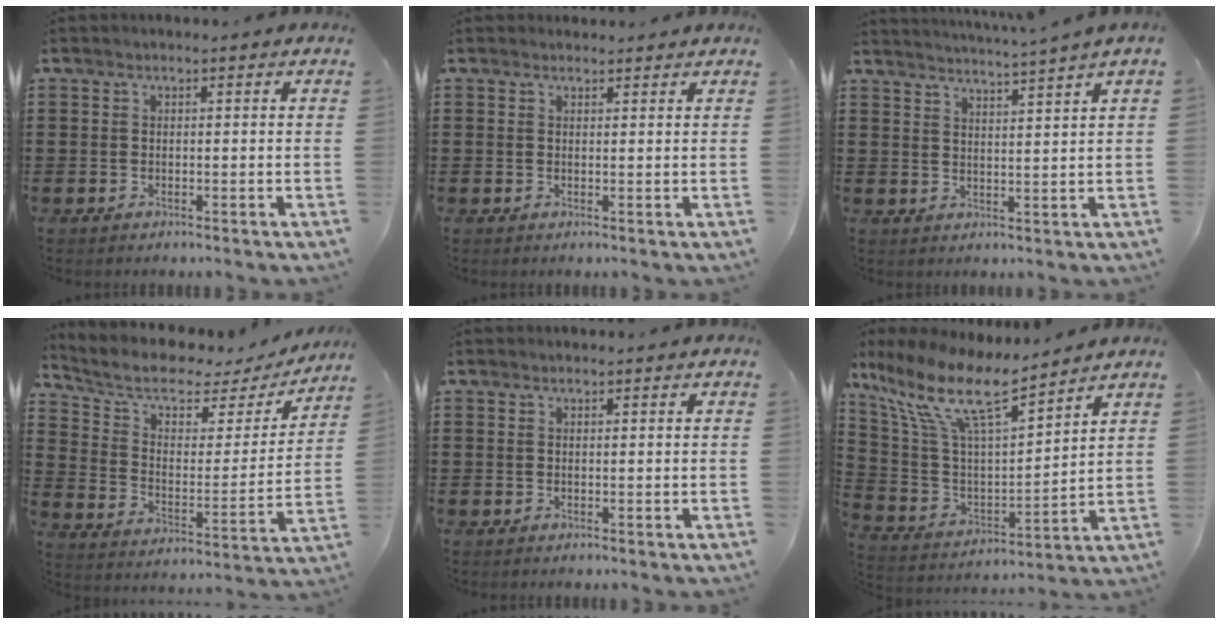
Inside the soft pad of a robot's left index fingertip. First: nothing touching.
{"total": 1.1, "force": [1.1, 0.3, 0.1], "torque": [-0.004, 0.002, 0.022]}
{"total": 3.1, "force": [2.9, -1.1, 0.5], "torque": [-0.018, -0.020, 0.048]}
{"total": 6.7, "force": [5.2, 2.6, 3.3], "torque": [-0.092, -0.033, 0.086]}
{"total": 0.0}
{"total": 12.3, "force": [8.6, 2.9, 8.3], "torque": [-0.204, -0.058, 0.143]}